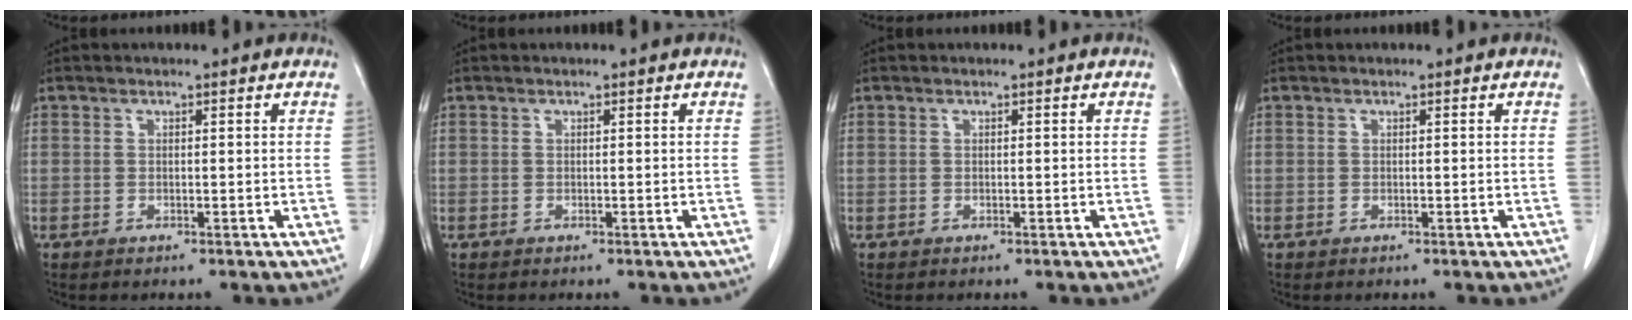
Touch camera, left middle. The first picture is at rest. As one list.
[{"total": 0.0}, {"total": 0.0}, {"total": 0.0}]